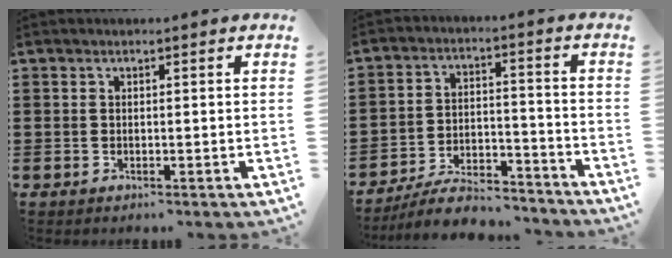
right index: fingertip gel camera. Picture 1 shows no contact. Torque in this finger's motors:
{"motor_torque": [-1.50, 0.55, -0.97, -0.21]}